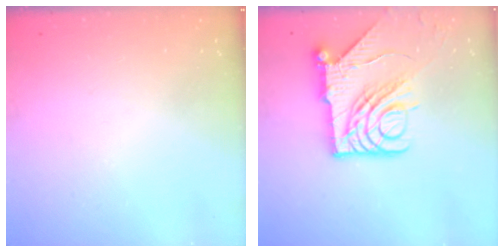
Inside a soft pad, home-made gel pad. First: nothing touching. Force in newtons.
{"total": 14.5, "press": 14.4, "slide": 1.7}